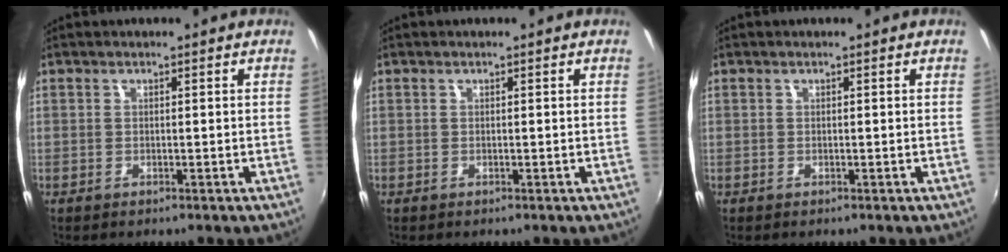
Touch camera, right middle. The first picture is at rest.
{"total": 0.0}
{"total": 0.0}